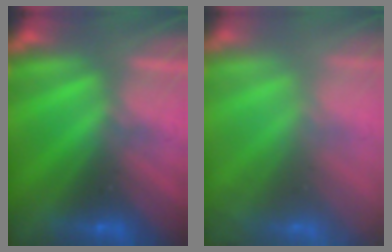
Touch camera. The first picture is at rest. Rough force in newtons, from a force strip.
{"total": 7.8}